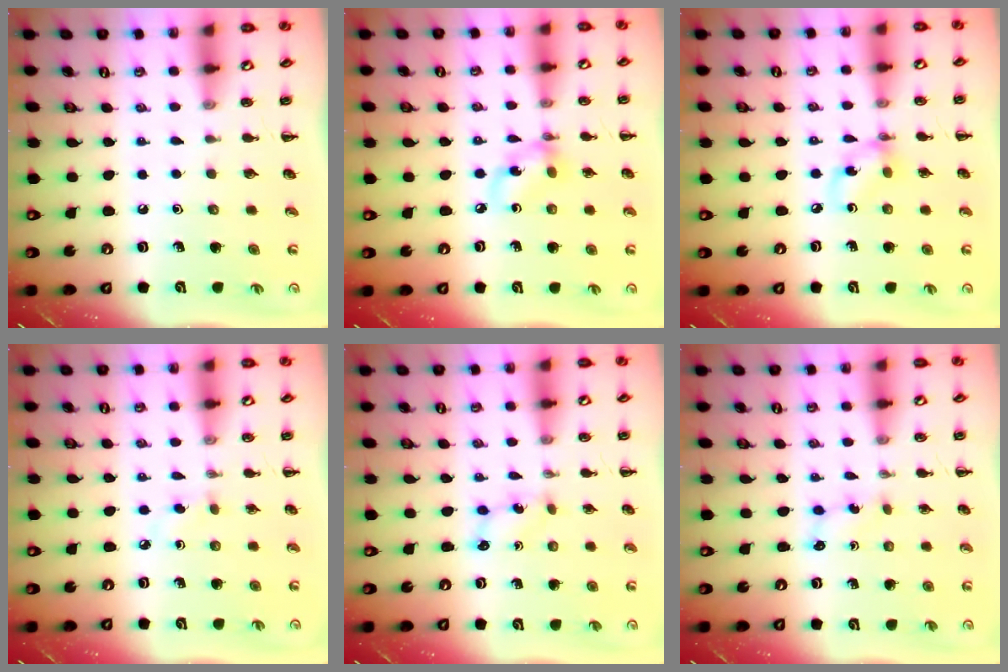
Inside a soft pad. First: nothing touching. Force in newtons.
{"total": 7.1, "press": 7.0, "slide": 0.6}
{"total": 5.5, "press": 5.5, "slide": 0.6}
{"total": 3.0, "press": 2.7, "slide": 1.3}
{"total": 2.7, "press": 2.6, "slide": 0.8}
{"total": 2.8, "press": 2.6, "slide": 1.0}